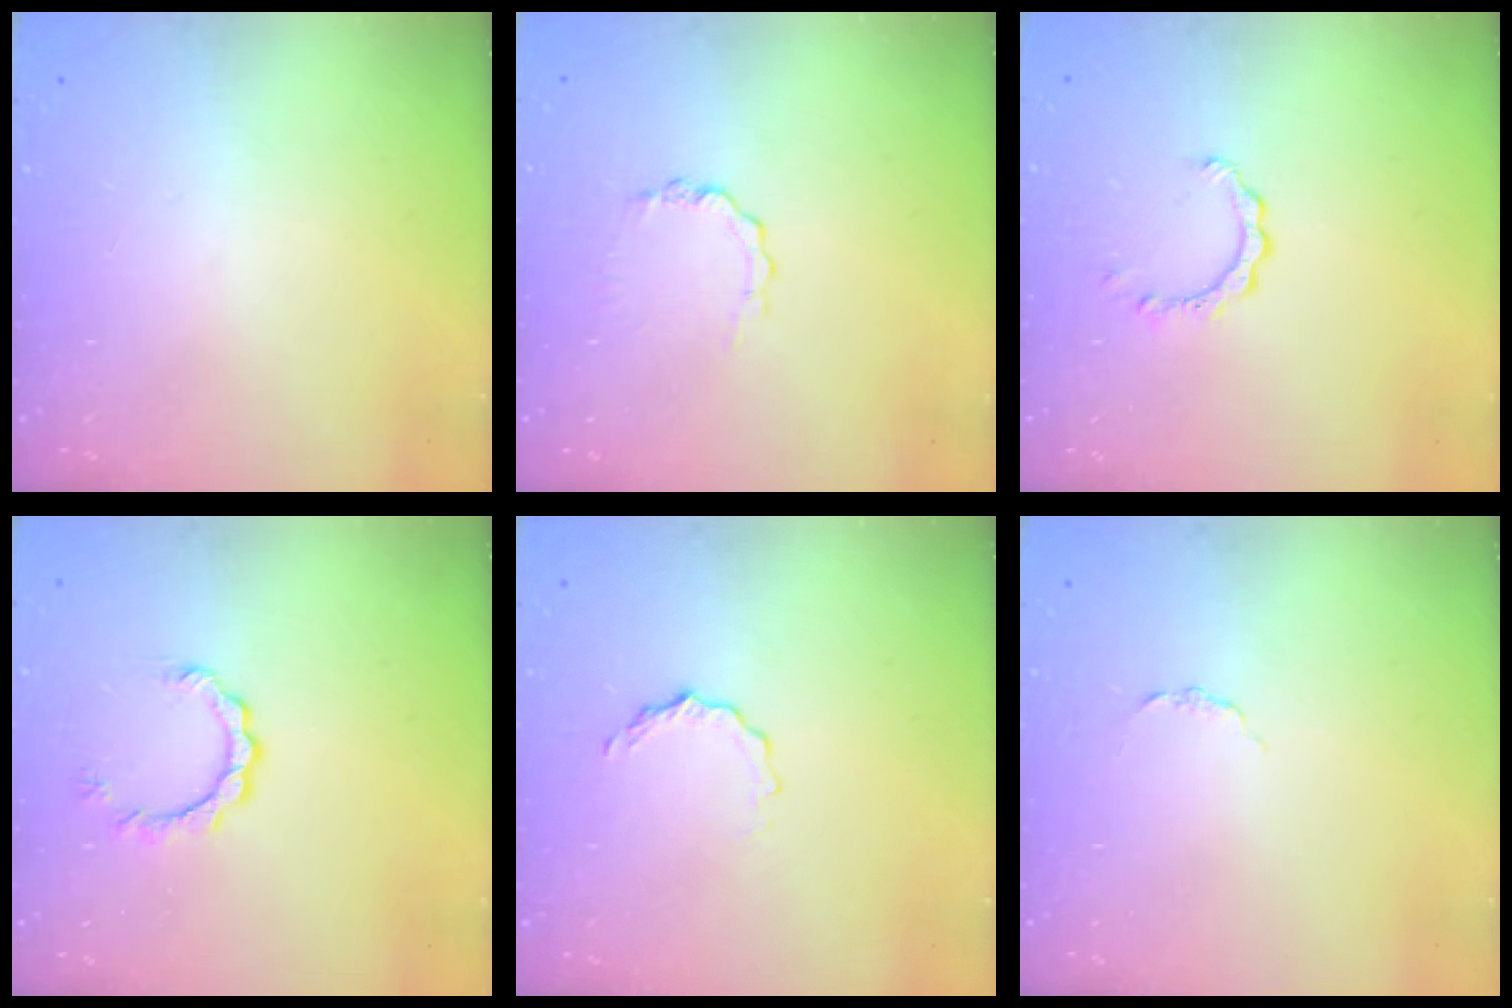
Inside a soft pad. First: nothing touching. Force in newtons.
{"total": 3.3, "press": 3.3, "slide": 0.2}
{"total": 2.2, "press": 2.1, "slide": 0.3}
{"total": 4.0, "press": 3.9, "slide": 0.3}
{"total": 4.9, "press": 4.9, "slide": 0.5}
{"total": 2.0, "press": 2.0, "slide": 0.3}